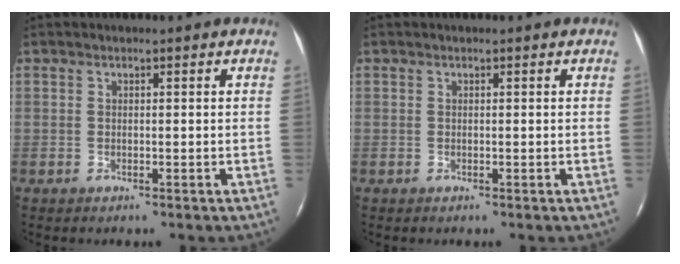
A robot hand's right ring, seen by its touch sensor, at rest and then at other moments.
{"total": 0.0}